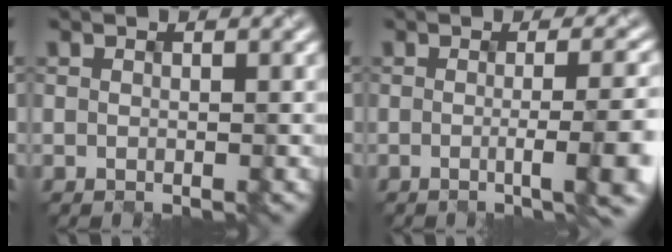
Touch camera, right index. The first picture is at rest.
{"total": 7.1, "force": [-1.0, 2.0, 6.8], "torque": [-0.073, -0.001, -0.011]}